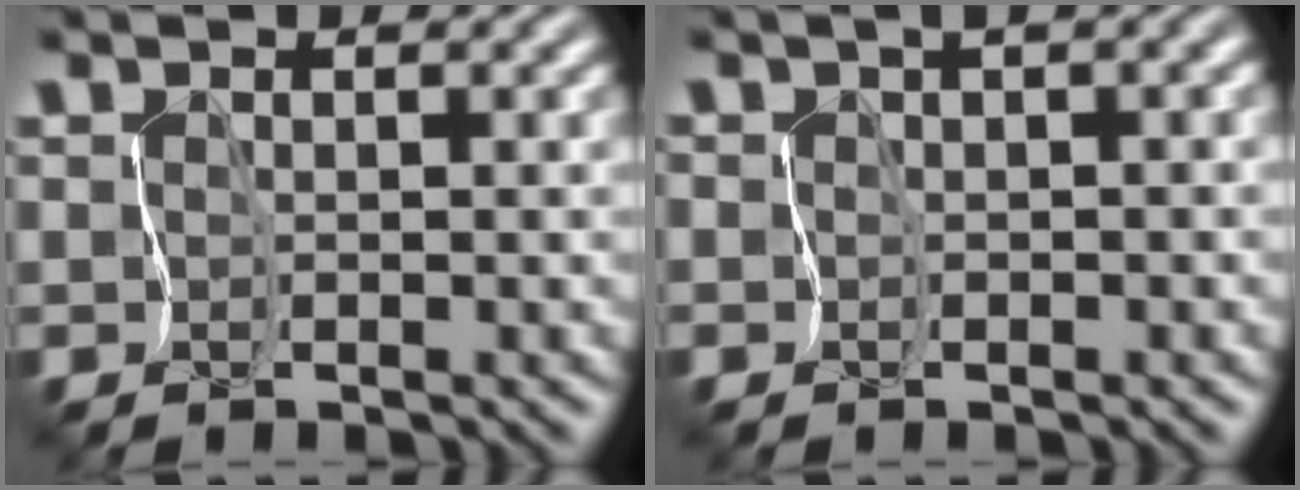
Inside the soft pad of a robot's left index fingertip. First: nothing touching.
{"total": 2.9, "force": [0.9, 1.4, 2.4], "torque": [-0.029, 0.005, 0.009]}